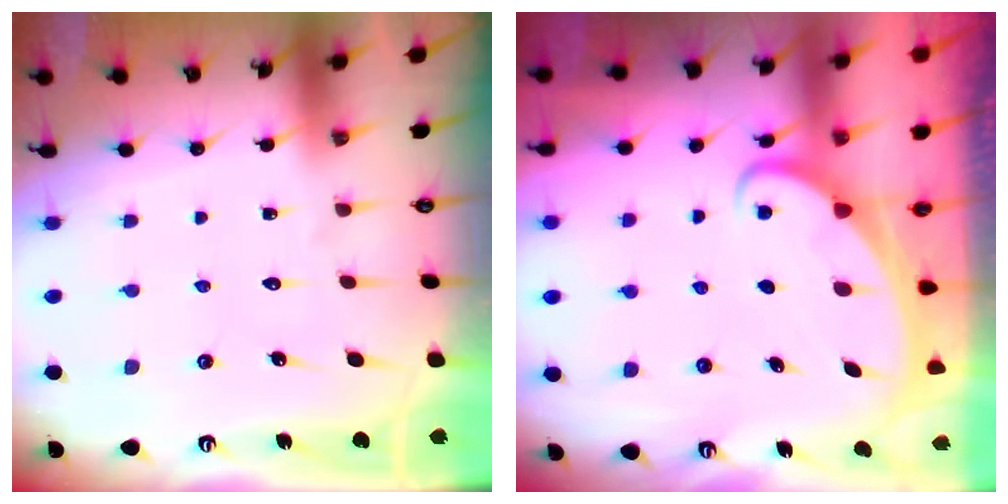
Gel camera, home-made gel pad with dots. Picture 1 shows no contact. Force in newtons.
{"total": 2.4, "press": 2.4, "slide": 0.3}